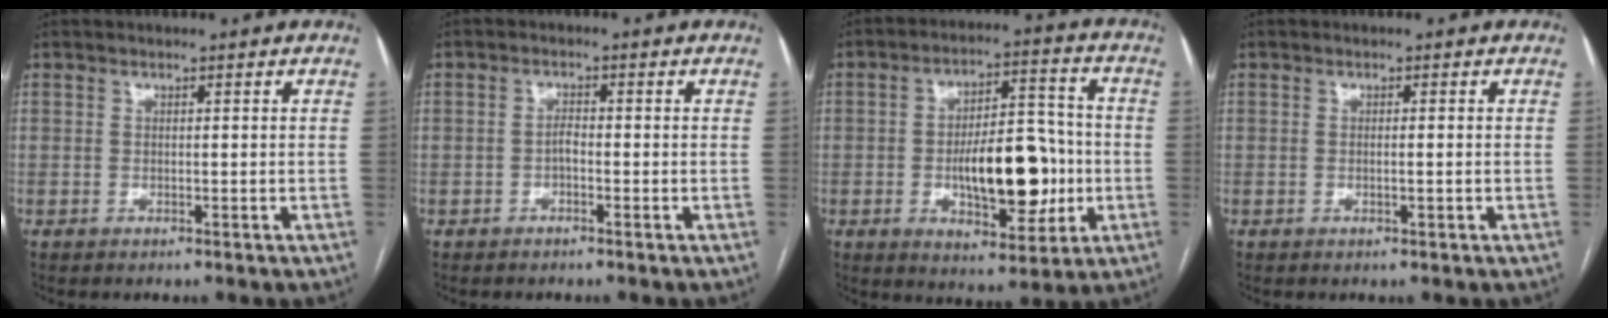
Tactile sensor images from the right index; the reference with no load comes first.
{"total": 1.4, "force": [-0.6, 0.7, 1.0], "torque": [-0.013, 0.005, -0.012]}
{"total": 14.1, "force": [-2.3, 5.6, 12.8], "torque": [-0.199, 0.016, -0.027]}
{"total": 1.0, "force": [-0.2, 0.0, 1.0], "torque": [-0.019, -0.001, -0.001]}